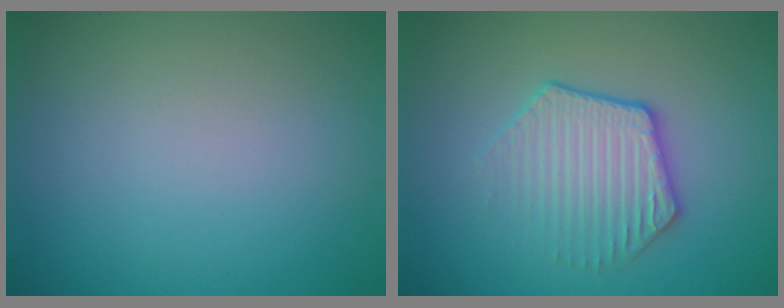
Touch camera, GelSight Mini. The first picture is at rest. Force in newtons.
{"total": 3.6, "press": 3.2, "slide": 1.6}